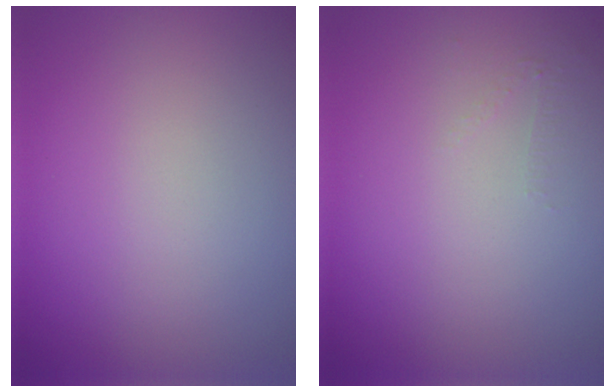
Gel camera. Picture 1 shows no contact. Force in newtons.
{"total": 0.5, "press": 0.2, "slide": 0.5}